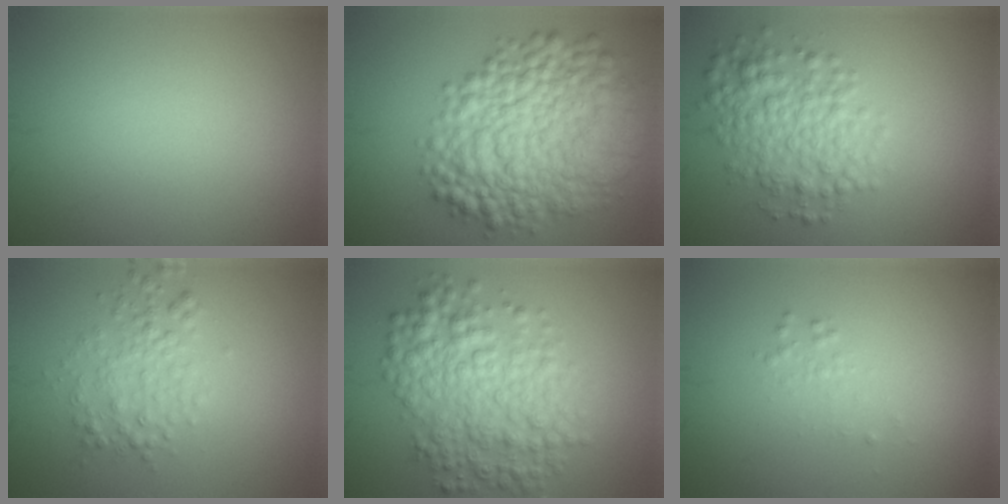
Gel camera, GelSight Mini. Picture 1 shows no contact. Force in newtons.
{"total": 11.6, "press": 11.6, "slide": 0.3}
{"total": 5.1, "press": 5.1, "slide": 0.1}
{"total": 2.9, "press": 2.9, "slide": 0.0}
{"total": 7.2, "press": 7.2, "slide": 0.1}
{"total": 0.9, "press": 0.9, "slide": 0.0}